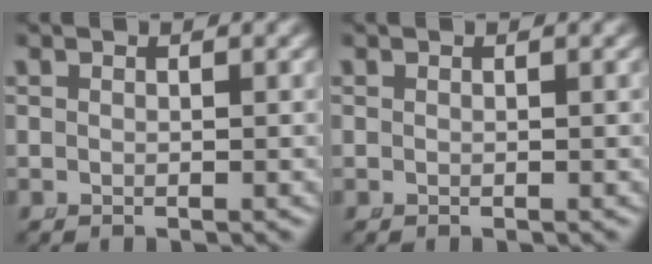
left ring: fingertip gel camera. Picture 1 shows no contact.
{"total": 0.0}